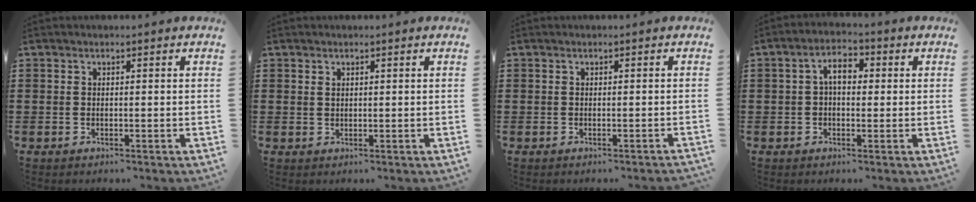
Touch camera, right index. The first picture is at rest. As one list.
[{"total": 0.8, "force": [0.5, 0.5, 0.3], "torque": [-0.007, 0.002, 0.010]}, {"total": 0.5, "force": [-0.4, -0.1, 0.3], "torque": [-0.006, -0.004, -0.007]}, {"total": 4.1, "force": [0.3, 2.3, 3.3], "torque": [-0.067, 0.015, 0.002]}]